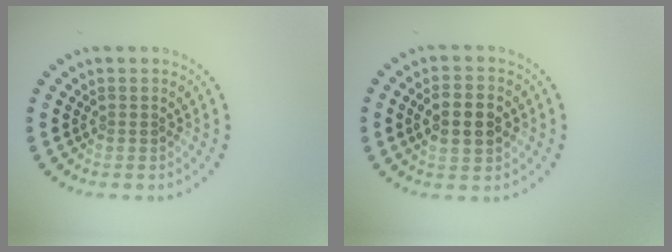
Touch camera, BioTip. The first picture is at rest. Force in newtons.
{"total": 3.8, "press": 3.7, "slide": 0.3}